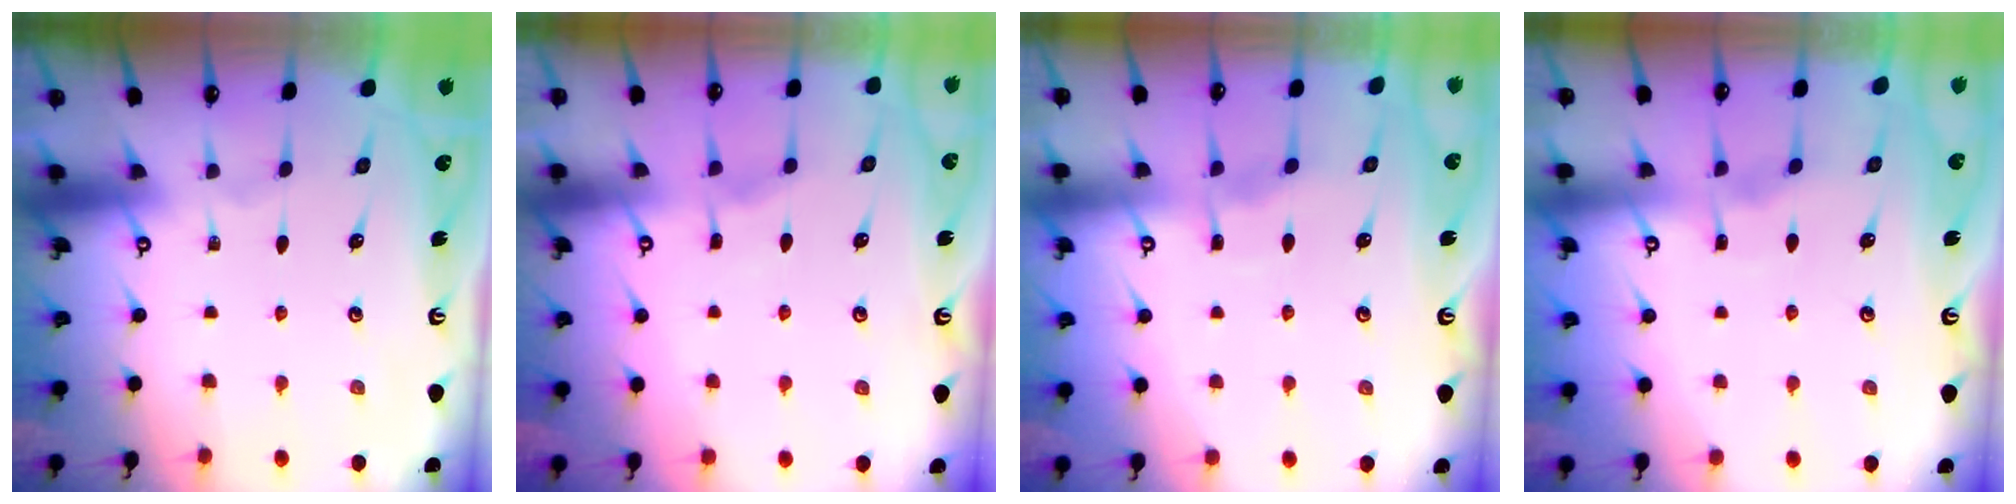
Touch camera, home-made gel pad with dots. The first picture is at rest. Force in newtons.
{"total": 2.9, "press": 2.9, "slide": 0.4}
{"total": 4.7, "press": 4.7, "slide": 0.5}
{"total": 3.2, "press": 3.2, "slide": 0.4}